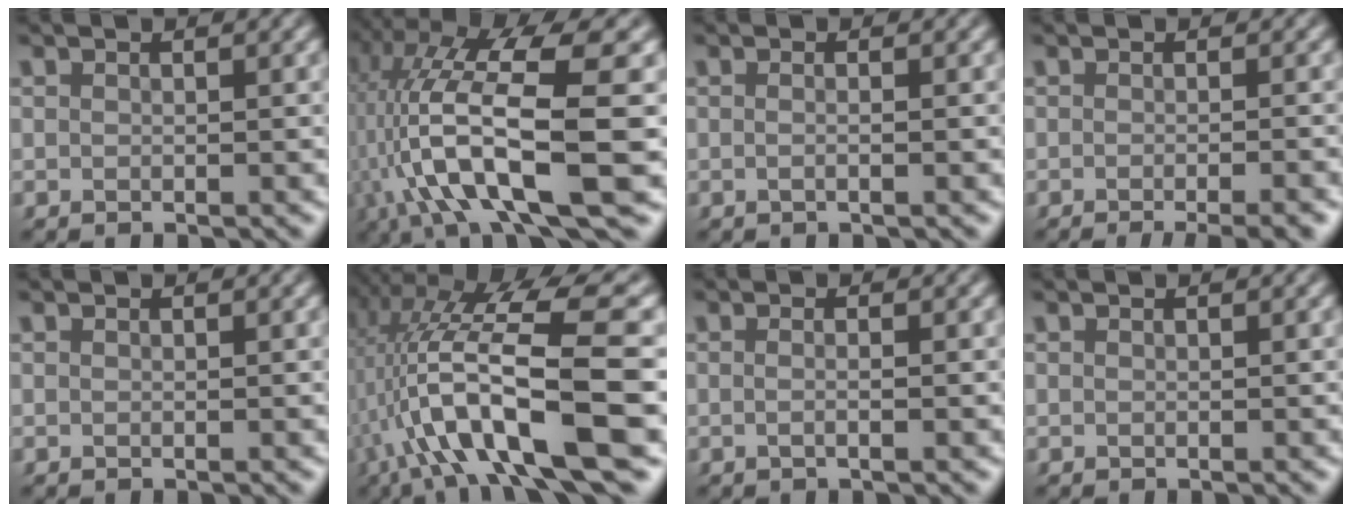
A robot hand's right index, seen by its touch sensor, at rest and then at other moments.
{"total": 12.1, "force": [-0.5, 5.6, 10.7], "torque": [-0.189, -0.012, 0.000]}
{"total": 0.9, "force": [-0.4, 0.0, 0.8], "torque": [-0.016, 0.008, -0.014]}
{"total": 4.8, "force": [-3.8, 1.0, 2.7], "torque": [-0.021, 0.001, -0.059]}
{"total": 0.0}
{"total": 14.0, "force": [-1.1, 6.1, 12.5], "torque": [-0.215, -0.003, -0.013]}
{"total": 1.2, "force": [-0.7, -0.1, 1.0], "torque": [-0.021, 0.006, -0.017]}
{"total": 0.0}